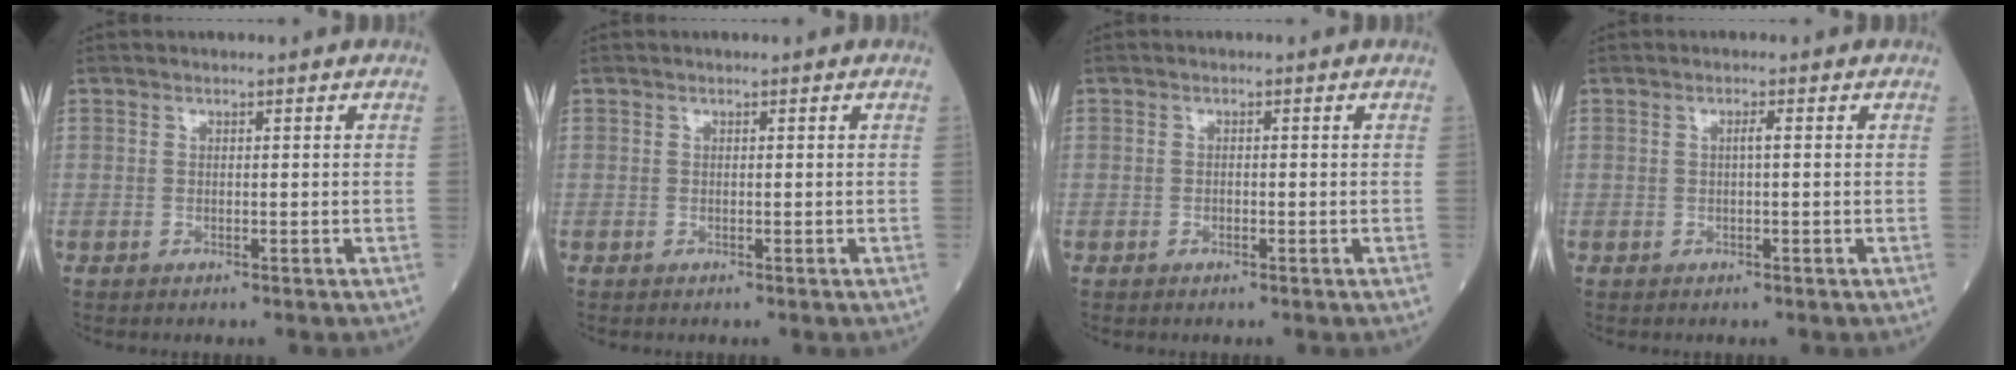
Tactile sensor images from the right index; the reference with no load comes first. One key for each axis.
{"total": 0.0}
{"total": 0.5, "fx": -0.3, "fy": 0.4, "fz": 0.3, "tx": -0.002, "ty": 0.001, "tz": -0.006}
{"total": 0.9, "fx": 0.0, "fy": 0.0, "fz": 0.9, "tx": -0.016, "ty": 0.003, "tz": 0.000}